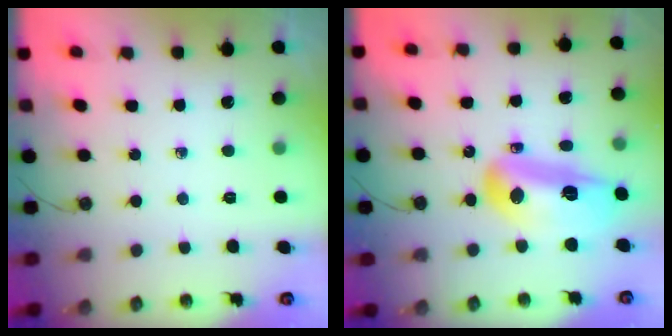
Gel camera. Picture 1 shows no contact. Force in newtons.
{"total": 28.0, "press": 22.4, "slide": 16.7}